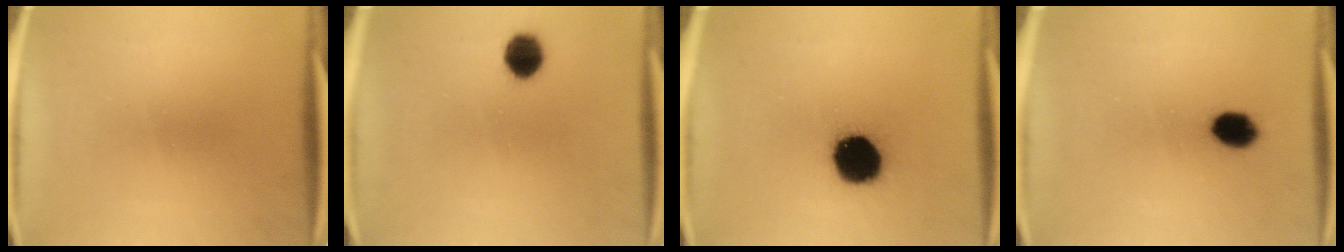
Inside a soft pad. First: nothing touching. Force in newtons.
{"total": 5.8}
{"total": 16.0}
{"total": 6.6}